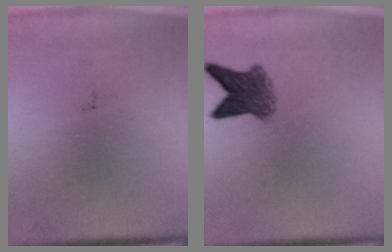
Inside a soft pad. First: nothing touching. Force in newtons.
{"total": 4.7}